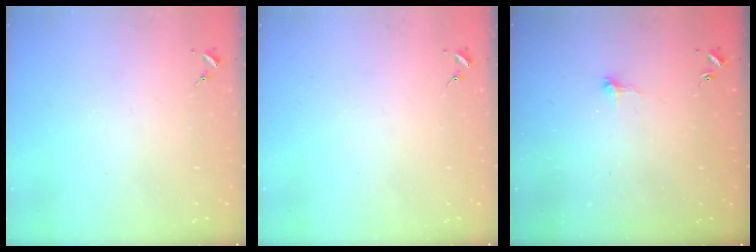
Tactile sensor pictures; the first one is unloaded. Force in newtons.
{"total": 0.0}
{"total": 6.2, "press": 6.2, "slide": 0.6}